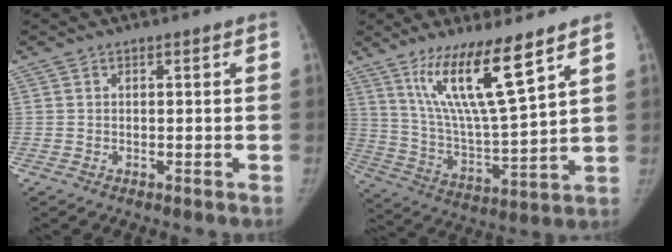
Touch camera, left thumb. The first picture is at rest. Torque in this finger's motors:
{"motor_torque": [0.34, 0.22, 1.74, -1.03, 0.16]}